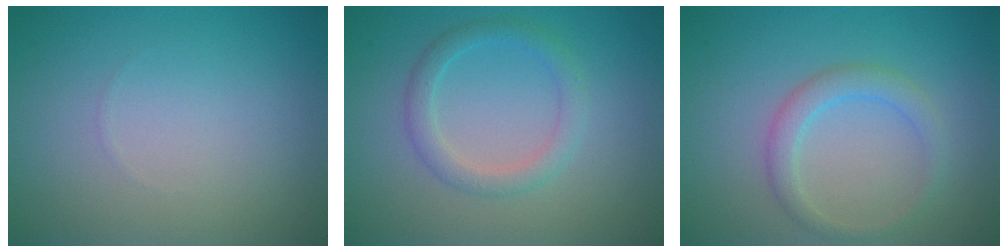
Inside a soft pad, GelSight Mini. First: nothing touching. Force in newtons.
{"total": 2.4, "press": 2.3, "slide": 0.1}
{"total": 2.3, "press": 2.3, "slide": 0.0}